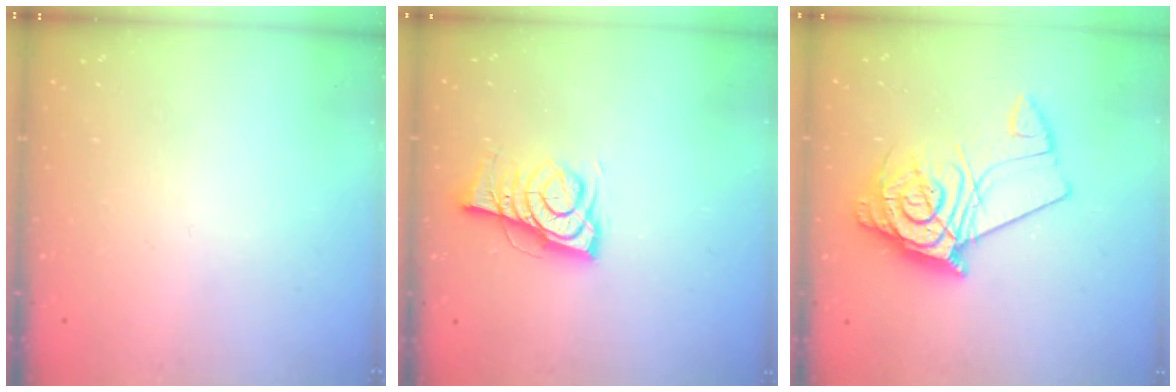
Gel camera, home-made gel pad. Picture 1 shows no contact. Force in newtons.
{"total": 7.7, "press": 7.6, "slide": 0.8}
{"total": 14.0, "press": 13.9, "slide": 1.6}